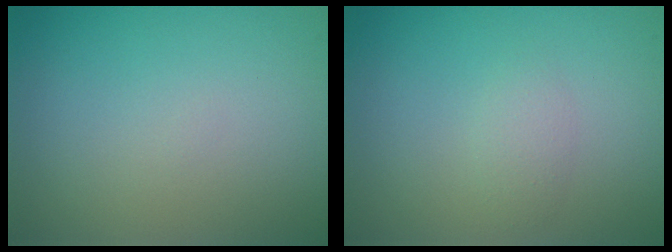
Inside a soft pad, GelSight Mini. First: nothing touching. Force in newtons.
{"total": 1.2, "press": 1.2, "slide": 0.0}